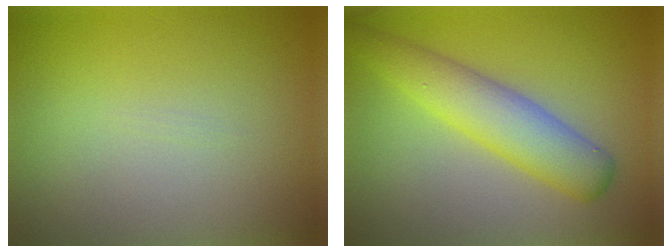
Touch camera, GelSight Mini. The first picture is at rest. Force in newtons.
{"total": 5.2, "press": 5.2, "slide": 0.1}